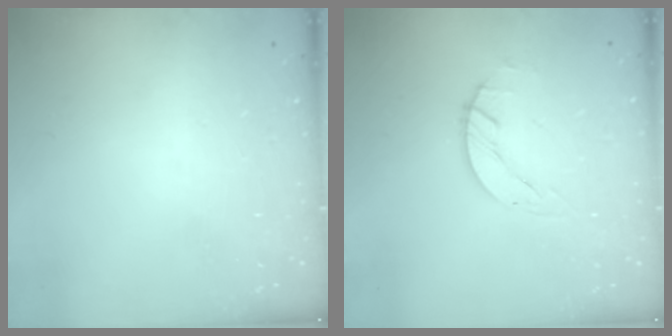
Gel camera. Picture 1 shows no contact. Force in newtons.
{"total": 1.6, "press": 1.6, "slide": 0.3}